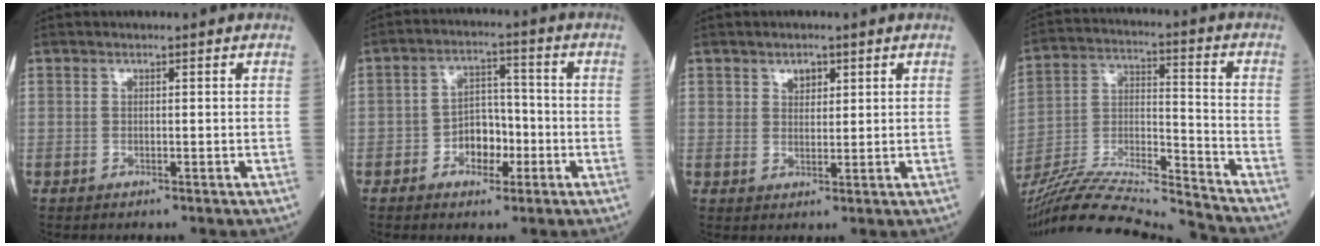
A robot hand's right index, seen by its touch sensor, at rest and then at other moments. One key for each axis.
{"total": 6.0, "fx": -2.1, "fy": 3.7, "fz": 4.2, "tx": -0.067, "ty": 0.016, "tz": -0.037}
{"total": 2.4, "fx": 1.4, "fy": 1.6, "fz": 1.2, "tx": -0.017, "ty": 0.000, "tz": 0.023}
{"total": 20.4, "fx": -19.3, "fy": -1.1, "fz": 6.7, "tx": -0.139, "ty": -0.007, "tz": -0.334}